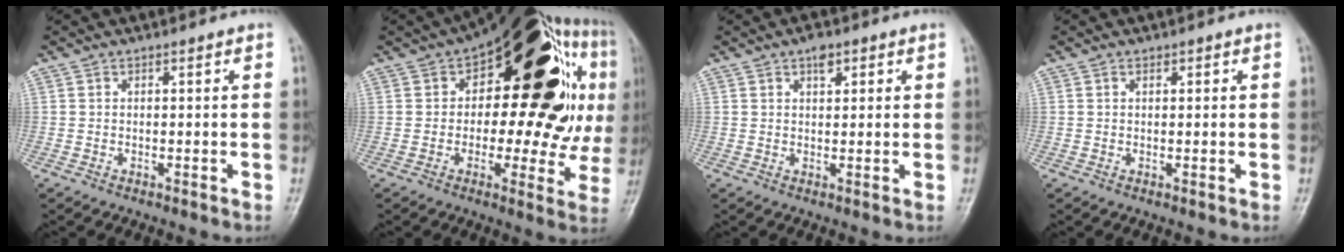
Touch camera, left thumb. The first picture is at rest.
{"total": 29.9, "force": [6.6, 14.4, 25.3], "torque": [-0.304, 0.046, 0.093]}
{"total": 3.1, "force": [1.6, 1.7, 2.0], "torque": [-0.019, -0.003, 0.020]}
{"total": 0.8, "force": [0.4, 0.5, 0.4], "torque": [-0.001, -0.001, 0.004]}